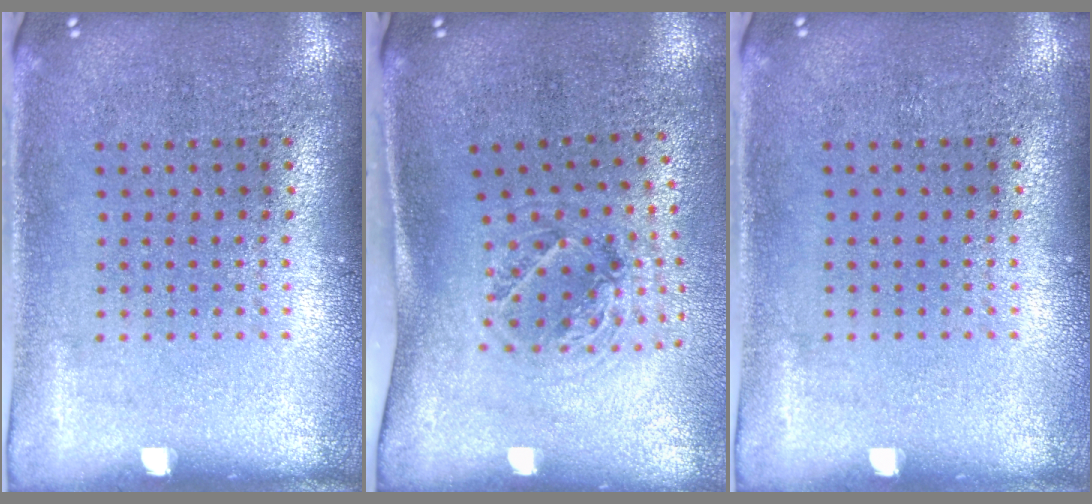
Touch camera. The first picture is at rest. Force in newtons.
{"total": 1.3, "press": 1.2, "slide": 0.6}
{"total": 0.0}